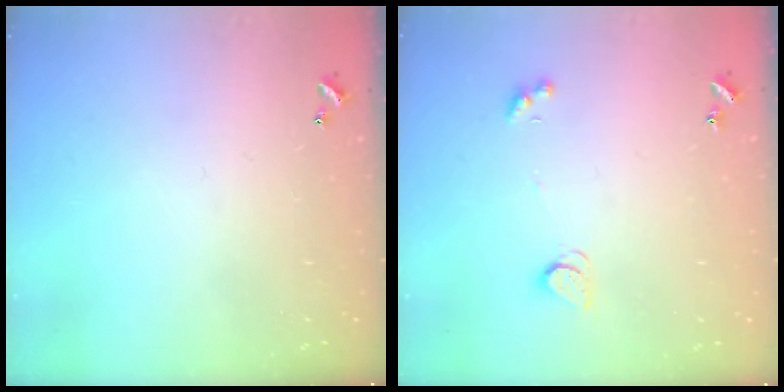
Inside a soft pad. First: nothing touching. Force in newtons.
{"total": 2.6, "press": 2.6, "slide": 0.5}